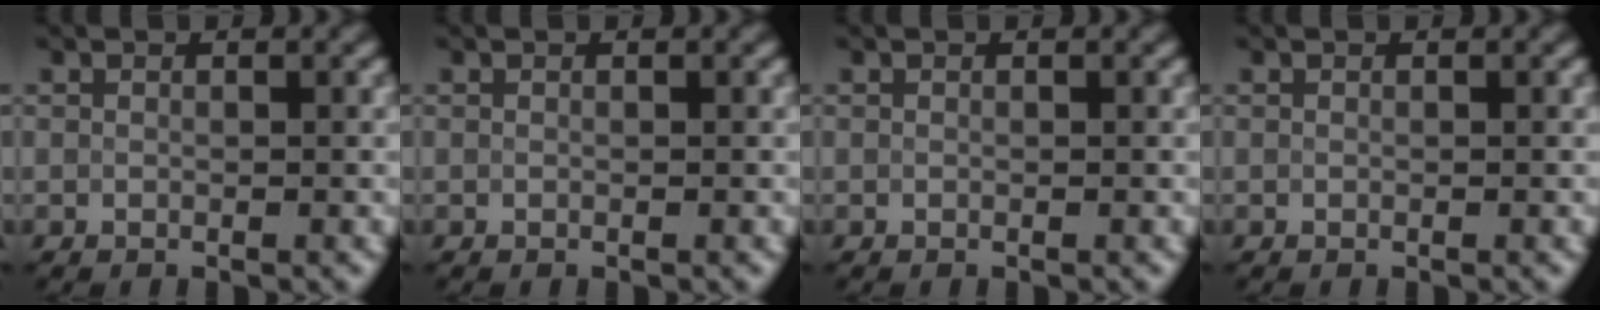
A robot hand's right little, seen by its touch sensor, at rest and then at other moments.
{"total": 0.0}
{"total": 0.0}
{"total": 0.0}